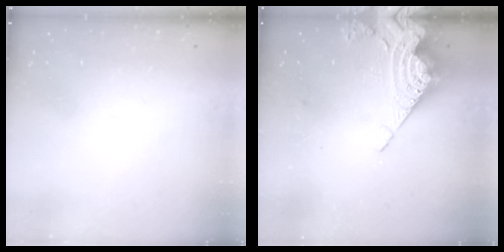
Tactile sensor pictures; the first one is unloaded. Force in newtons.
{"total": 14.8, "press": 14.7, "slide": 1.7}